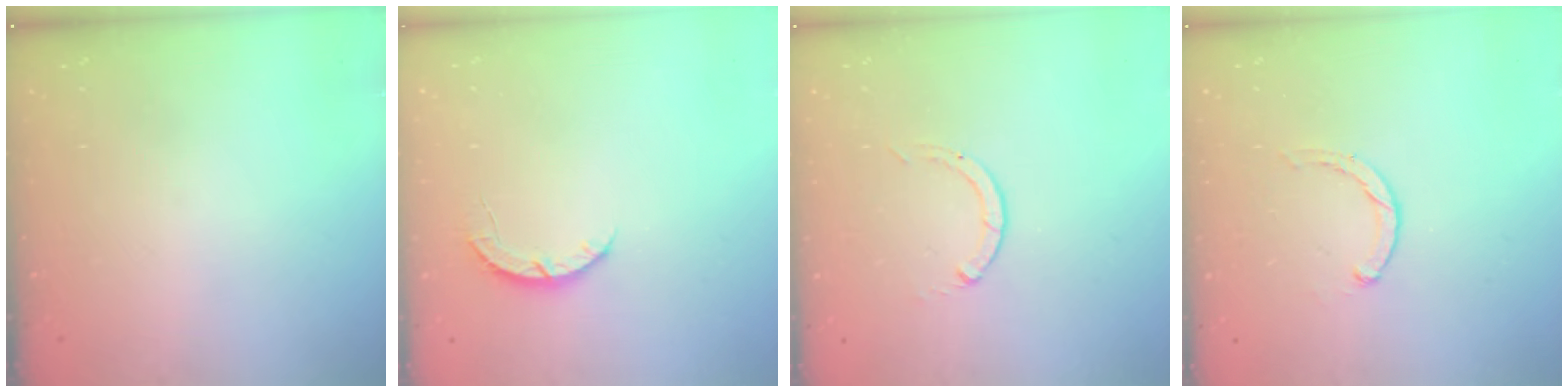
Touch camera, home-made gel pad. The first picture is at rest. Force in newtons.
{"total": 3.8, "press": 3.7, "slide": 0.7}
{"total": 0.0}
{"total": 0.6, "press": 0.6, "slide": 0.2}